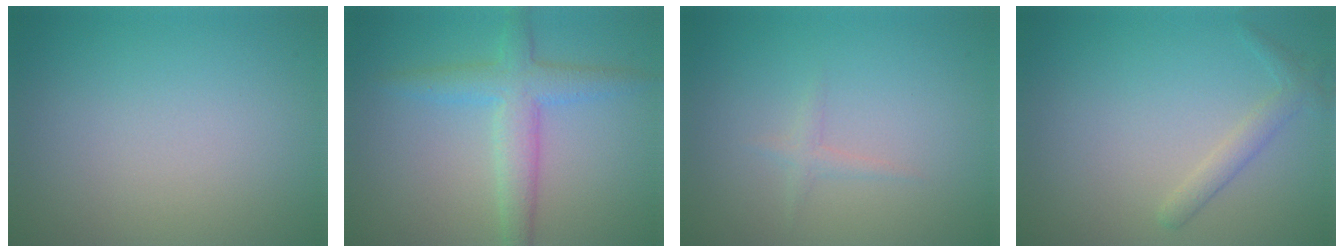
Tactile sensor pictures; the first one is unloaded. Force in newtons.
{"total": 4.0, "press": 4.0, "slide": 0.1}
{"total": 0.9, "press": 0.8, "slide": 0.0}
{"total": 1.6, "press": 1.6, "slide": 0.1}